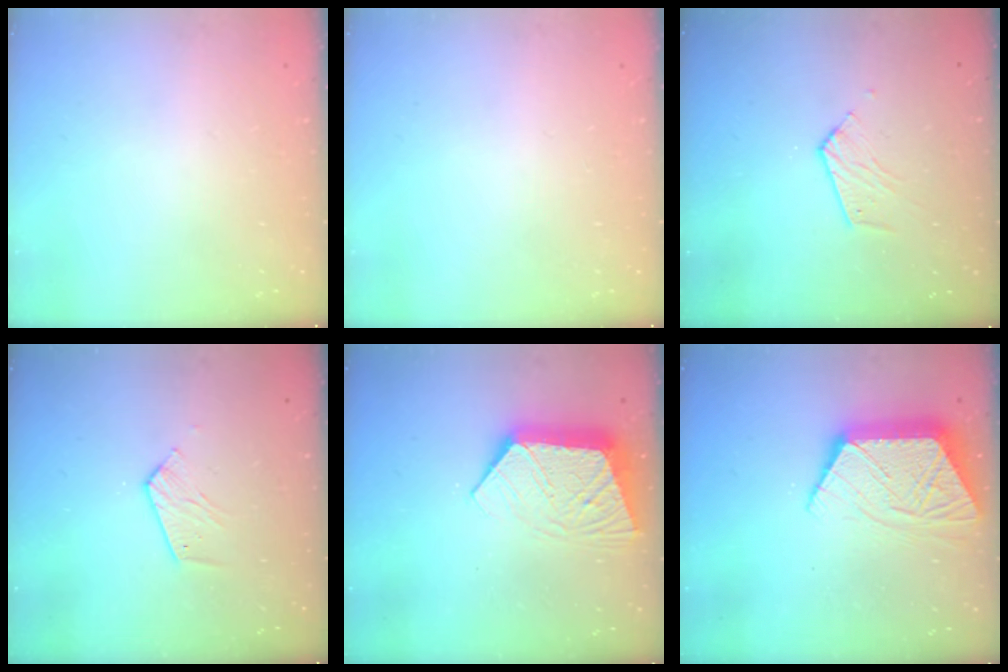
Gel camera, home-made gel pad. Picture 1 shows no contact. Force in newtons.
{"total": 0.0}
{"total": 5.7, "press": 5.7, "slide": 0.3}
{"total": 6.8, "press": 6.8, "slide": 0.3}
{"total": 12.3, "press": 12.2, "slide": 1.0}
{"total": 13.3, "press": 13.3, "slide": 1.0}